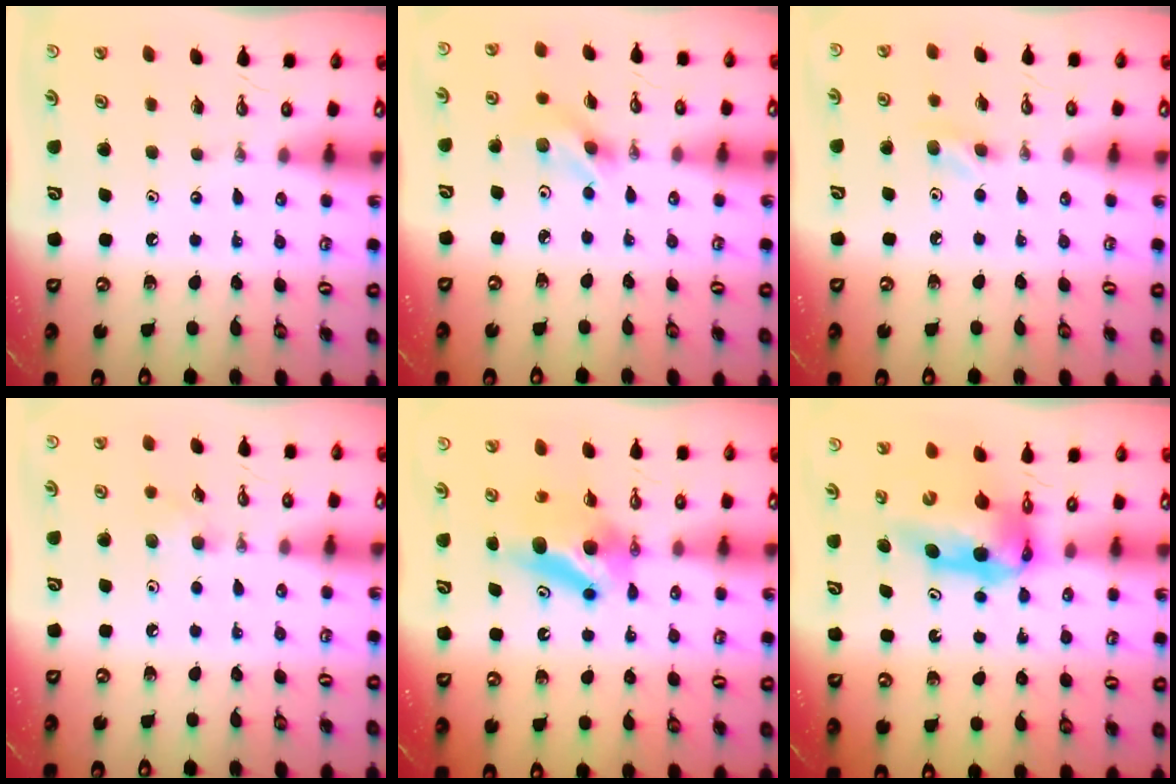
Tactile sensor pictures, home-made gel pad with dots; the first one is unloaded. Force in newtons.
{"total": 3.4, "press": 3.4, "slide": 0.4}
{"total": 5.0, "press": 4.8, "slide": 1.4}
{"total": 5.7, "press": 5.5, "slide": 1.5}
{"total": 8.3, "press": 5.9, "slide": 5.8}
{"total": 7.5, "press": 7.5, "slide": 0.8}